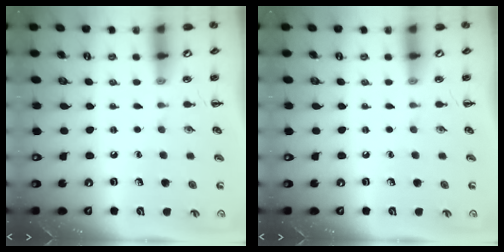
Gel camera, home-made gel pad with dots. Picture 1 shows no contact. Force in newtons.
{"total": 0.0}